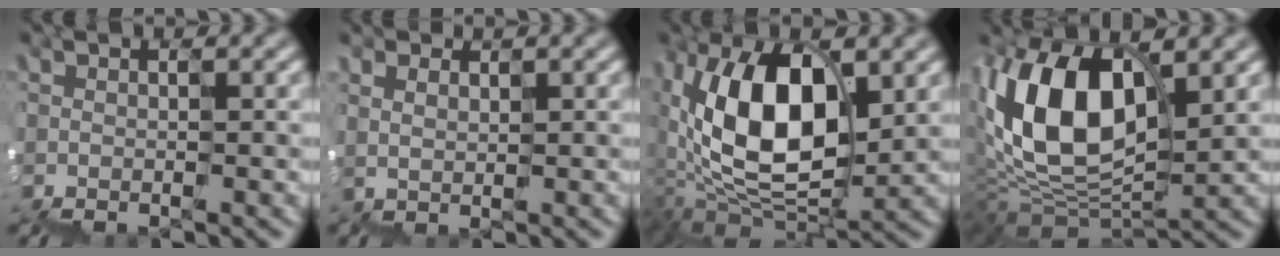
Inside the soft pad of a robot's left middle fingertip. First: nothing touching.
{"total": 1.3, "force": [0.6, -0.5, -1.1], "torque": [0.005, 0.010, 0.016]}
{"total": 9.8, "force": [2.5, 5.8, 7.5], "torque": [-0.147, 0.012, 0.044]}
{"total": 10.2, "force": [2.6, 6.0, 7.9], "torque": [-0.169, 0.021, 0.040]}